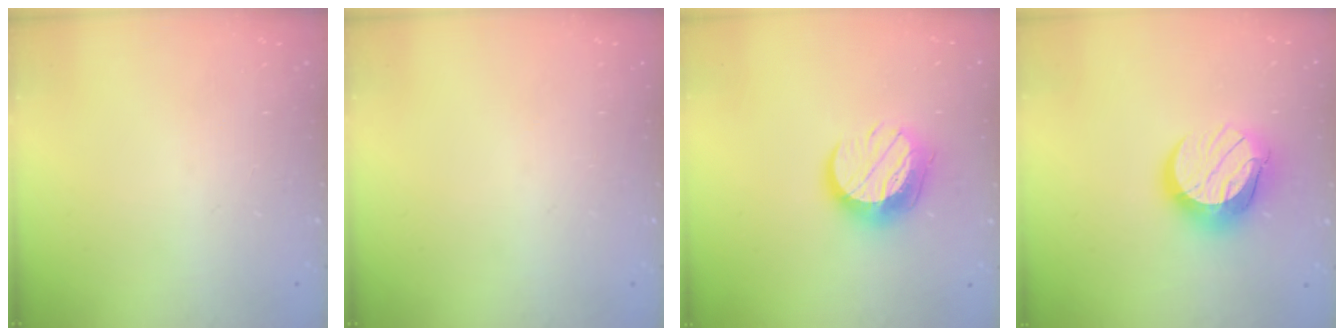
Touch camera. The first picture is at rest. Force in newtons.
{"total": 0.0}
{"total": 12.4, "press": 12.4, "slide": 0.8}
{"total": 13.1, "press": 13.0, "slide": 1.1}